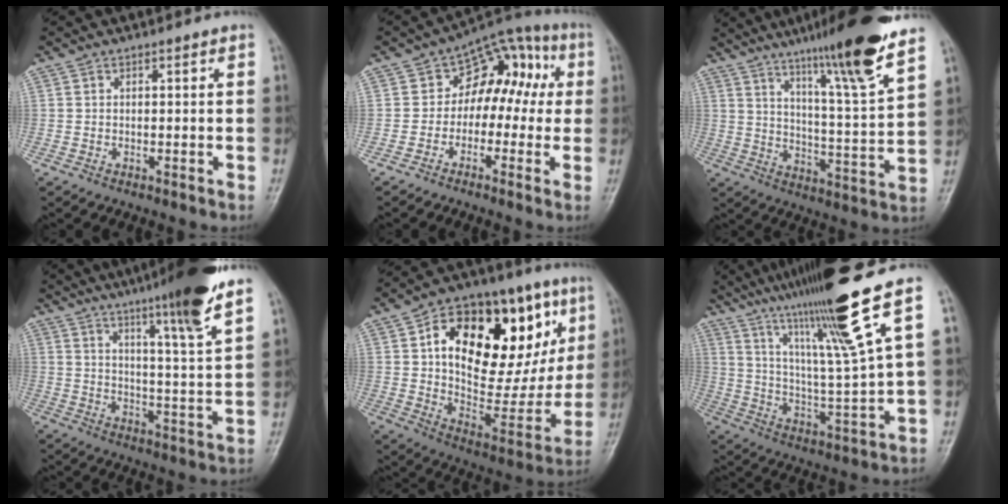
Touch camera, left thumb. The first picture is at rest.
{"total": 11.5, "force": [0.3, 8.5, 7.8], "torque": [-0.044, 0.051, -0.013]}
{"total": 18.4, "force": [12.9, 0.3, 13.0], "torque": [-0.185, -0.063, 0.196]}
{"total": 15.9, "force": [11.1, -0.1, 11.3], "torque": [-0.167, -0.051, 0.160]}
{"total": 31.2, "force": [10.3, 16.3, 24.6], "torque": [-0.328, 0.014, 0.167]}
{"total": 17.1, "force": [10.9, -1.3, 13.1], "torque": [-0.217, -0.056, 0.191]}